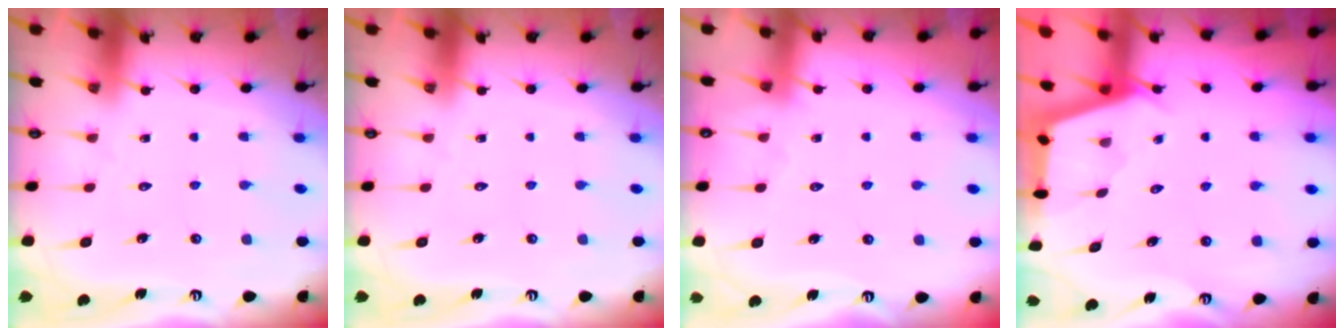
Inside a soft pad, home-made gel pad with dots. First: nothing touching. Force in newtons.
{"total": 0.0}
{"total": 4.8, "press": 4.8, "slide": 0.6}
{"total": 2.9, "press": 2.8, "slide": 0.3}